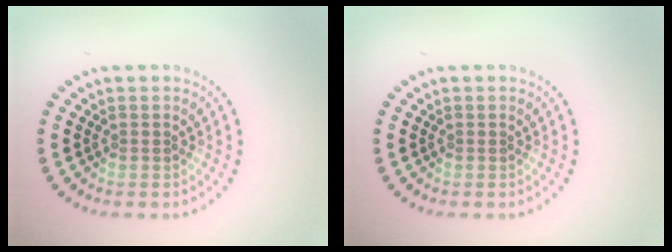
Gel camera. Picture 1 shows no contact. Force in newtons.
{"total": 0.0}